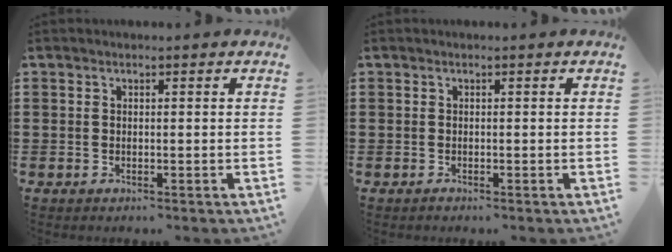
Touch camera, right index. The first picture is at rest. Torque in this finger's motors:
{"motor_torque": [0.89, 0.81, -1.01, -0.19]}